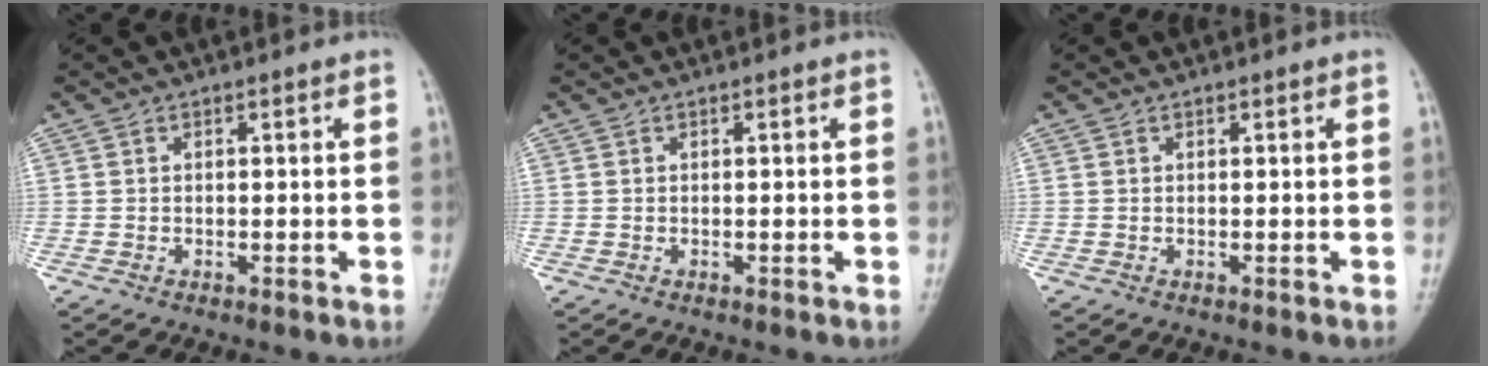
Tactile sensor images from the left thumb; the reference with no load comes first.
{"total": 0.0}
{"total": 0.0}